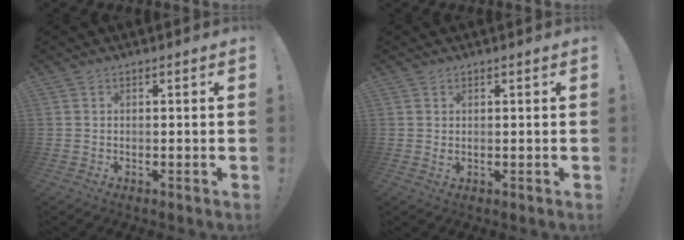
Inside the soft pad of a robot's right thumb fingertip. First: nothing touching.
{"total": 0.9, "force": [0.5, 0.3, 0.7], "torque": [-0.007, -0.002, 0.006]}